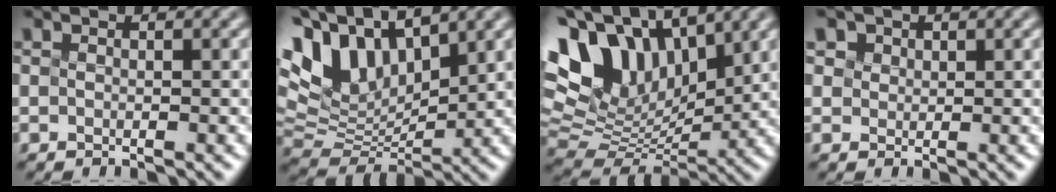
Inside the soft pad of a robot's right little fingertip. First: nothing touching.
{"total": 9.1, "force": [5.2, 4.8, 5.7], "torque": [-0.131, 0.021, 0.108]}
{"total": 12.4, "force": [5.8, 7.5, 8.0], "torque": [-0.184, 0.032, 0.119]}
{"total": 1.5, "force": [1.1, 1.0, -0.1], "torque": [-0.005, 0.006, 0.028]}